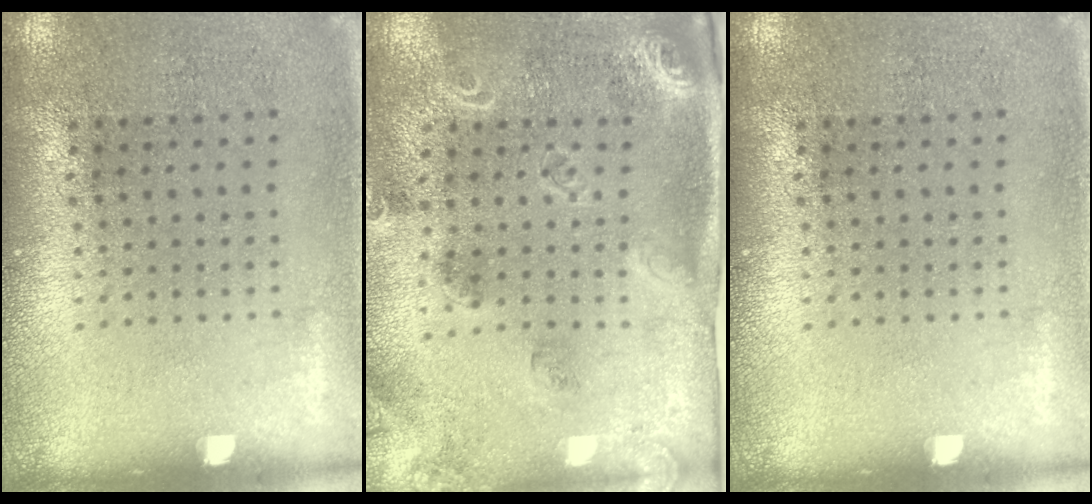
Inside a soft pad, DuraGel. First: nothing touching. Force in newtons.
{"total": 1.7, "press": 1.7, "slide": 0.3}
{"total": 0.0}